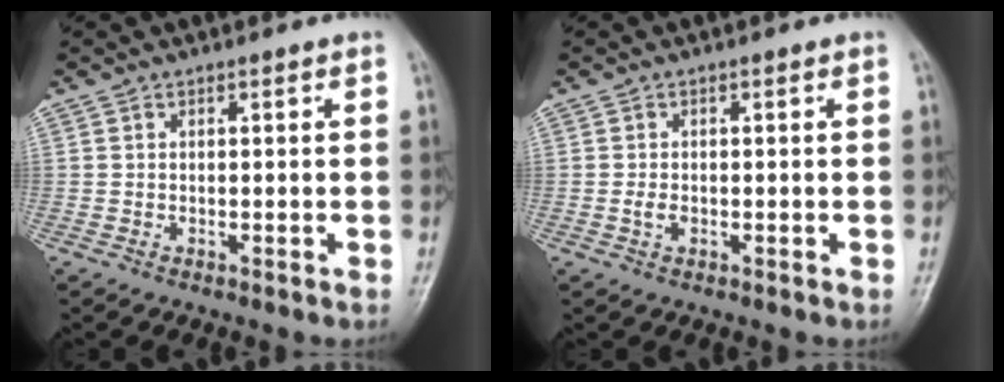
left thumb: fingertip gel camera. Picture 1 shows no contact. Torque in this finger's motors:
{"motor_torque": [0.33, 0.35, 0.29, 0.11, 0.00]}